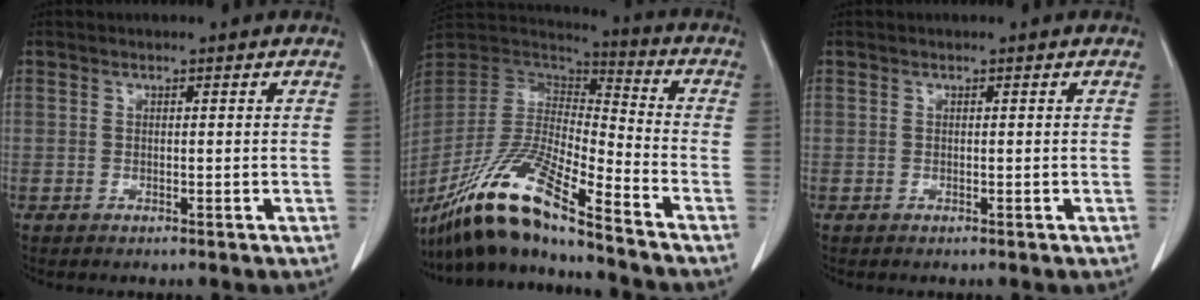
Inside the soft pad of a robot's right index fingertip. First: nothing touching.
{"total": 18.6, "force": [-14.6, 1.1, 11.5], "torque": [-0.244, -0.022, -0.280]}
{"total": 0.0}